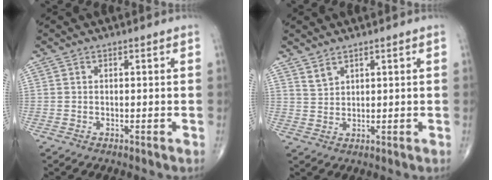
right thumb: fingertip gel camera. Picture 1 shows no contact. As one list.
[{"total": 2.3, "force": [2.0, 0.8, 0.8], "torque": [-0.009, -0.015, 0.043]}]